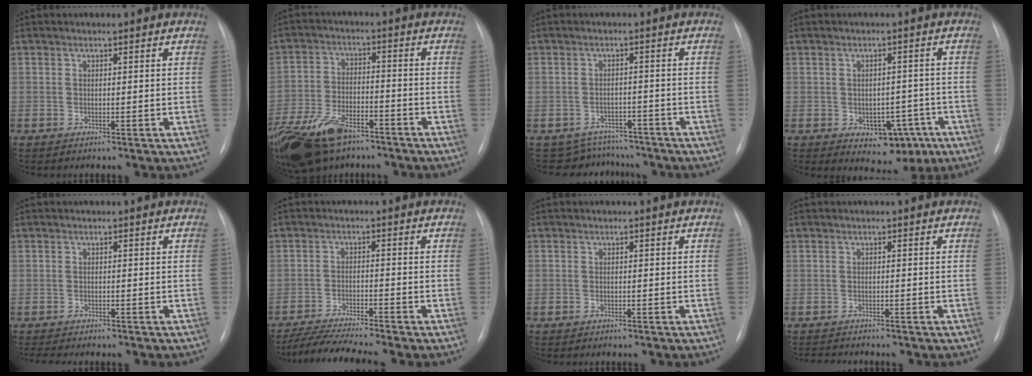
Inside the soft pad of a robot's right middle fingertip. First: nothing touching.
{"total": 15.9, "force": [-10.7, 7.2, 9.2], "torque": [-0.217, -0.020, -0.192]}
{"total": 6.3, "force": [-5.8, 2.4, -1.0], "torque": [0.018, 0.024, -0.073]}
{"total": 7.0, "force": [-2.8, 4.6, 4.5], "torque": [-0.040, 0.013, -0.023]}
{"total": 4.1, "force": [-3.6, 1.2, 1.6], "torque": [-0.022, -0.007, -0.050]}
{"total": 8.2, "force": [-7.4, -1.1, 3.6], "torque": [-0.062, -0.020, -0.126]}
{"total": 0.7, "force": [-0.5, 0.4, 0.1], "torque": [-0.007, 0.002, -0.007]}
{"total": 2.6, "force": [-2.6, 0.1, 0.5], "torque": [-0.005, -0.009, -0.039]}